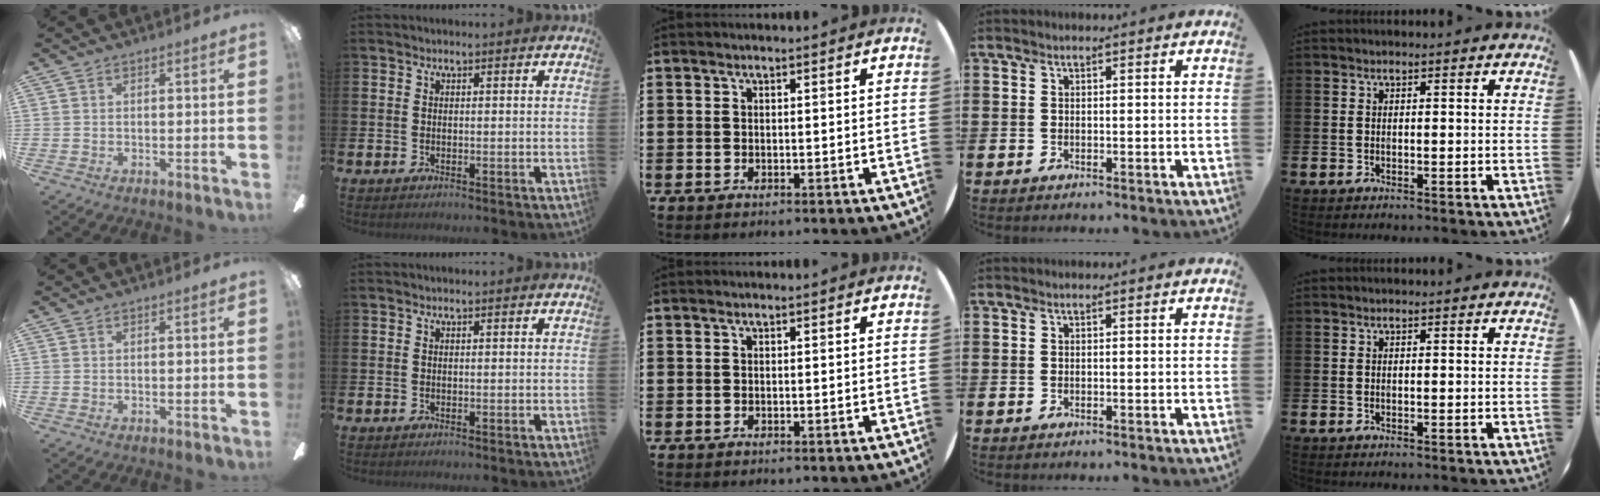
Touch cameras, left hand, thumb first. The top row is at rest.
{}